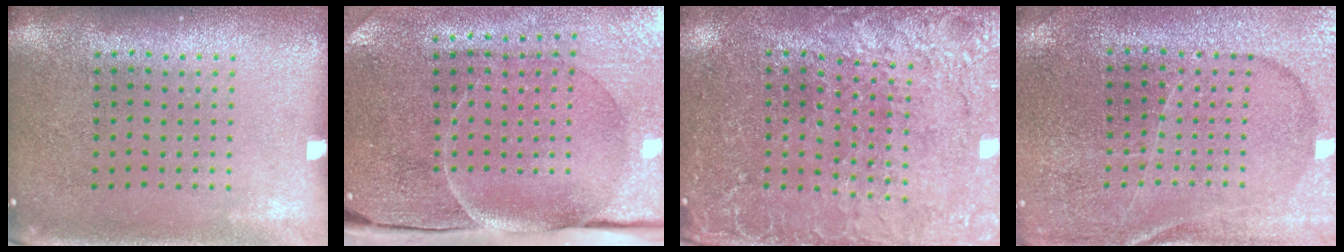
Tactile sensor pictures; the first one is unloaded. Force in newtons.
{"total": 4.8, "press": 3.9, "slide": 2.8}
{"total": 2.9, "press": 2.8, "slide": 0.7}
{"total": 1.8, "press": 1.8, "slide": 0.2}